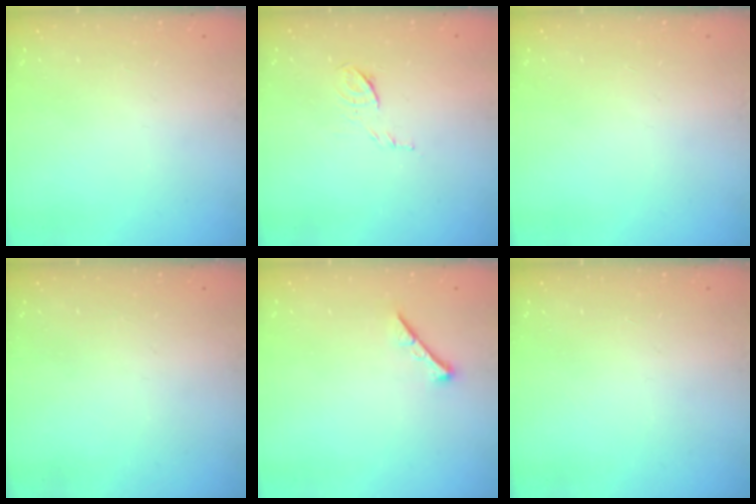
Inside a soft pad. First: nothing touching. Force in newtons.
{"total": 6.5, "press": 6.4, "slide": 1.1}
{"total": 0.0}
{"total": 0.0}
{"total": 0.0}
{"total": 0.0}